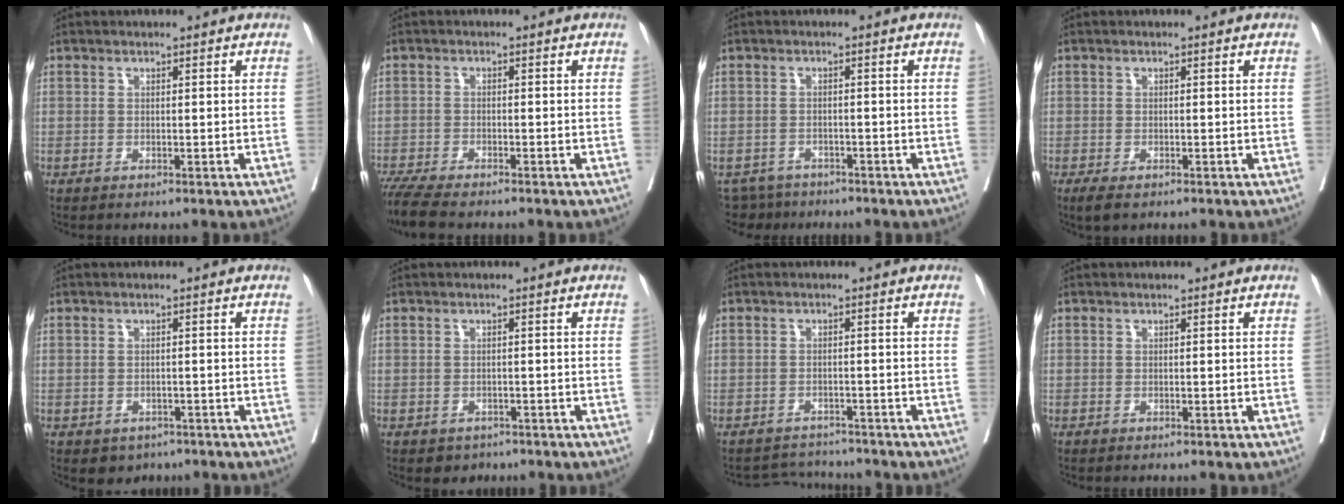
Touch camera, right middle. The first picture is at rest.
{"total": 7.2, "force": [-6.1, 1.0, 3.6], "torque": [-0.063, -0.019, -0.105]}
{"total": 4.6, "force": [-4.1, 2.0, -0.5], "torque": [0.014, -0.001, -0.067]}
{"total": 2.5, "force": [-1.7, 1.0, 1.6], "torque": [-0.031, -0.006, -0.023]}
{"total": 3.3, "force": [-2.2, 2.3, 0.8], "torque": [-0.004, 0.003, -0.026]}
{"total": 2.7, "force": [-1.9, 1.9, 0.4], "torque": [-0.006, 0.003, -0.024]}
{"total": 3.9, "force": [-3.7, 0.5, -1.0], "torque": [0.014, 0.005, -0.056]}
{"total": 0.0}